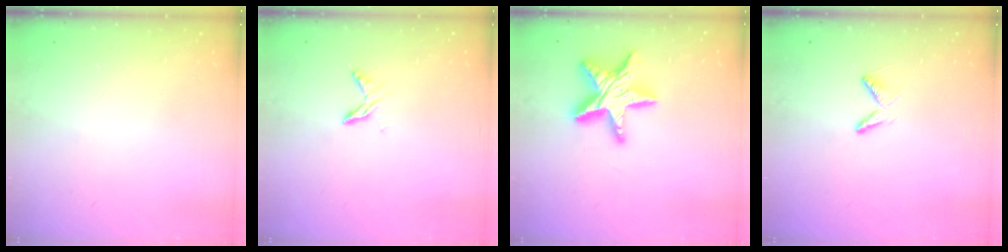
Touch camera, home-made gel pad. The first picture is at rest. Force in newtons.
{"total": 5.9, "press": 5.9, "slide": 0.6}
{"total": 15.5, "press": 15.4, "slide": 1.4}
{"total": 4.0, "press": 4.0, "slide": 0.5}